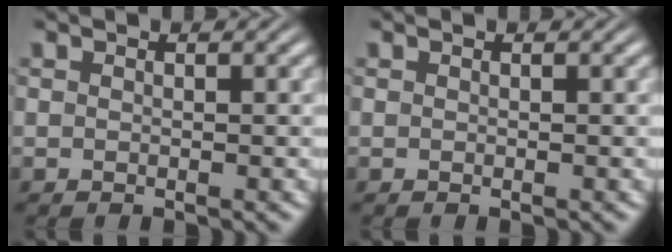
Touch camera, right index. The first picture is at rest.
{"total": 0.0}